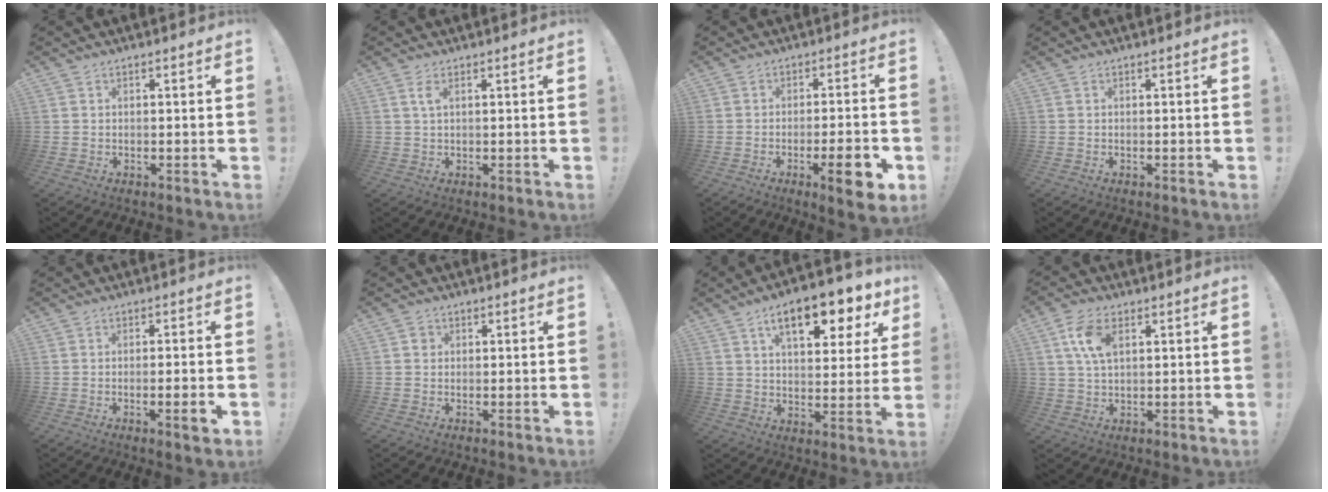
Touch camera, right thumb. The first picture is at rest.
{"total": 2.3, "force": [0.9, 0.6, 2.0], "torque": [-0.035, -0.001, 0.013]}
{"total": 9.9, "force": [-4.1, 1.8, 8.8], "torque": [-0.113, 0.005, -0.064]}
{"total": 0.0}
{"total": 5.0, "force": [-1.7, 0.2, 4.7], "torque": [-0.067, -0.003, -0.027]}
{"total": 1.8, "force": [0.3, 1.6, 0.6], "torque": [-0.004, 0.002, 0.004]}
{"total": 14.6, "force": [7.4, 5.8, 11.2], "torque": [-0.164, -0.033, 0.118]}
{"total": 8.3, "force": [3.1, 4.6, 6.2], "torque": [-0.121, -0.004, 0.054]}